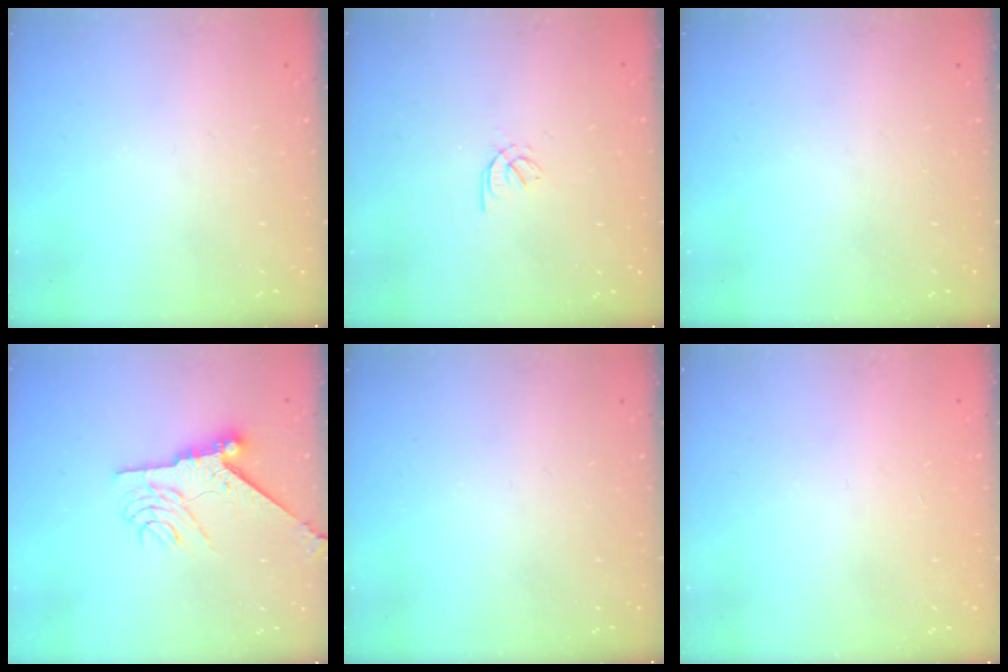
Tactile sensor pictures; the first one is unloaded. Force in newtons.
{"total": 2.0, "press": 1.9, "slide": 0.6}
{"total": 0.0}
{"total": 9.5, "press": 9.5, "slide": 0.6}
{"total": 0.0}
{"total": 1.0, "press": 0.9, "slide": 0.2}